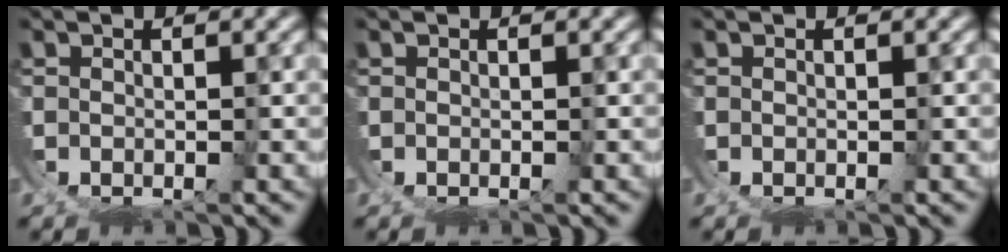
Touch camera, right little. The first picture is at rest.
{"total": 0.0}
{"total": 0.0}